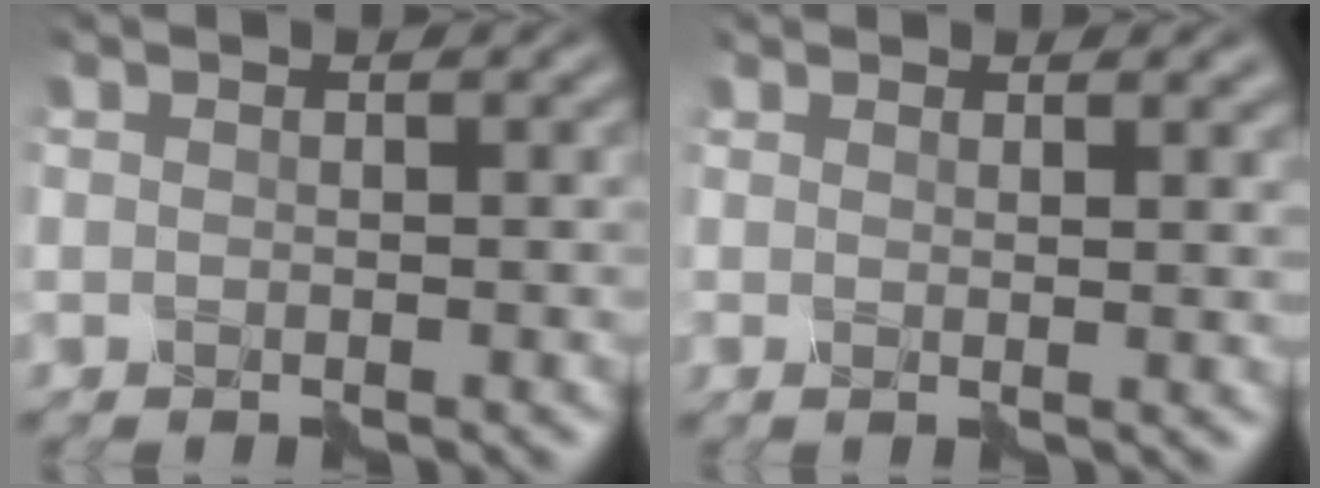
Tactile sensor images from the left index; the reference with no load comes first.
{"total": 2.4, "force": [1.5, 0.7, 1.8], "torque": [-0.008, 0.000, 0.017]}